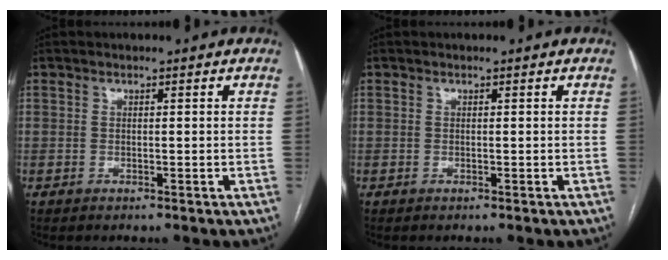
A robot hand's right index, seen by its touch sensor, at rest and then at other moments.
{"total": 0.0}